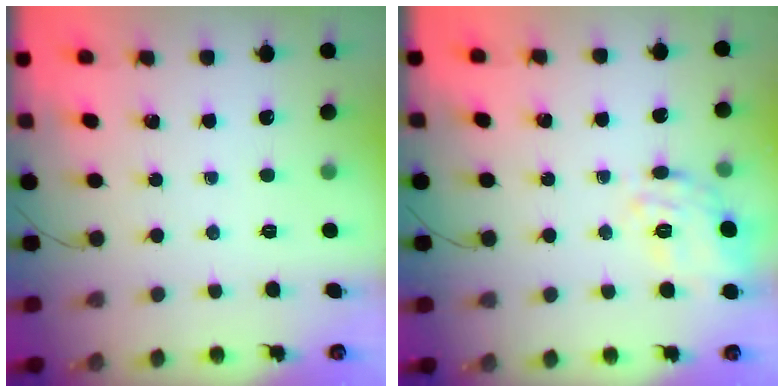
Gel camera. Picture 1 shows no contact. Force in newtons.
{"total": 9.4, "press": 9.4, "slide": 0.8}